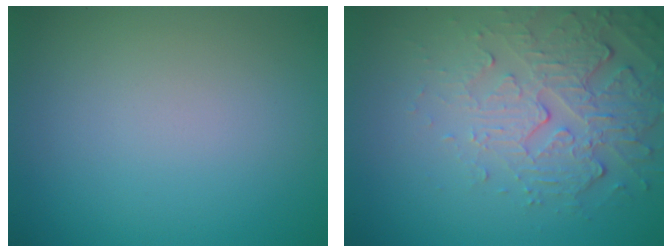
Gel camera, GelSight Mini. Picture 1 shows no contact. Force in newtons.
{"total": 5.5, "press": 3.5, "slide": 4.2}